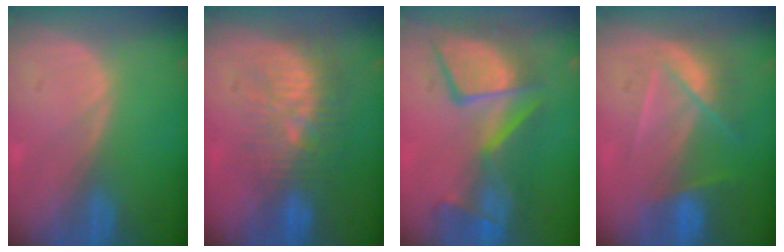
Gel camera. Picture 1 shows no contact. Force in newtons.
{"total": 9.7, "press": 8.9, "slide": 3.8}
{"total": 11.3, "press": 10.5, "slide": 4.2}
{"total": 7.3, "press": 6.4, "slide": 3.5}